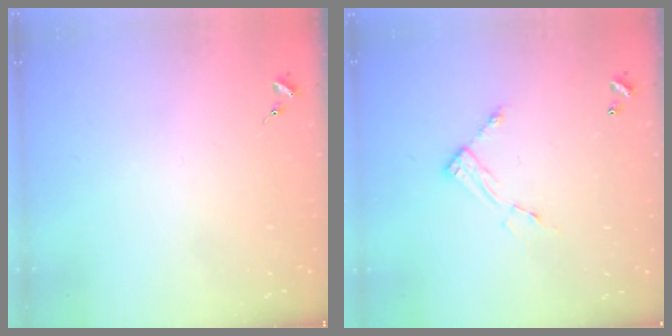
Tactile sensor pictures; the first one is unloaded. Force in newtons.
{"total": 7.5, "press": 7.5, "slide": 0.3}